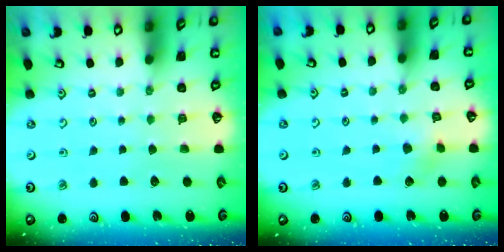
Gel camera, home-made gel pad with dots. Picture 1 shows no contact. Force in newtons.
{"total": 3.3, "press": 3.3, "slide": 0.6}